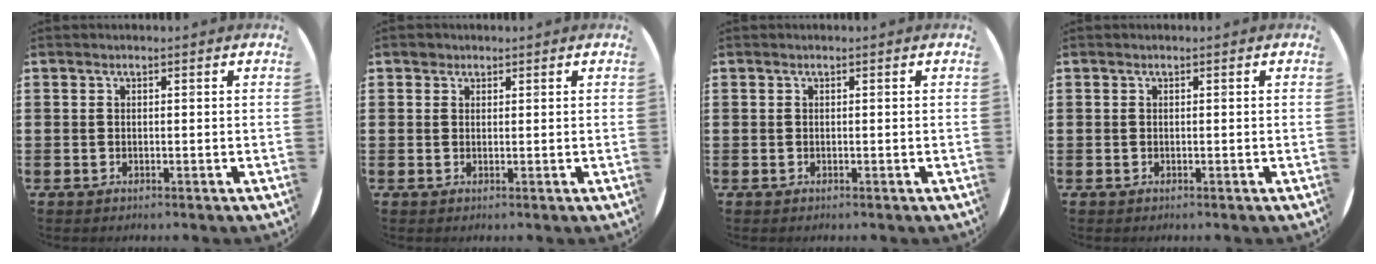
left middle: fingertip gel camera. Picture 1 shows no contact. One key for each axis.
{"total": 1.1, "fx": 0.9, "fy": 0.6, "fz": 0.0, "tx": 0.007, "ty": 0.001, "tz": 0.016}
{"total": 0.0}
{"total": 0.0}